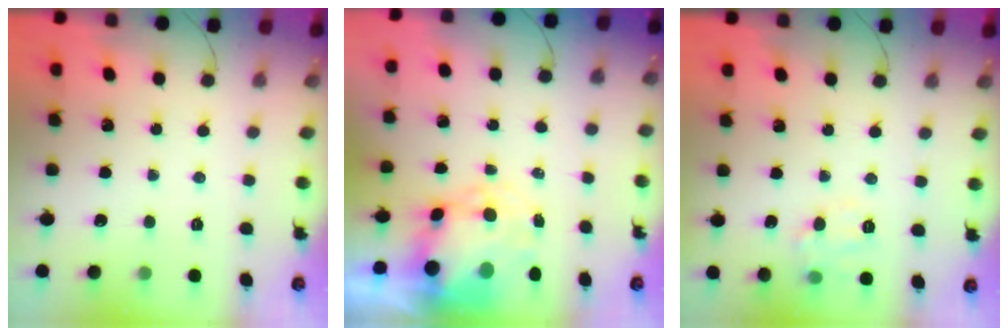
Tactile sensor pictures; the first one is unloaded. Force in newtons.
{"total": 7.9, "press": 7.7, "slide": 2.1}
{"total": 7.9, "press": 7.9, "slide": 0.7}